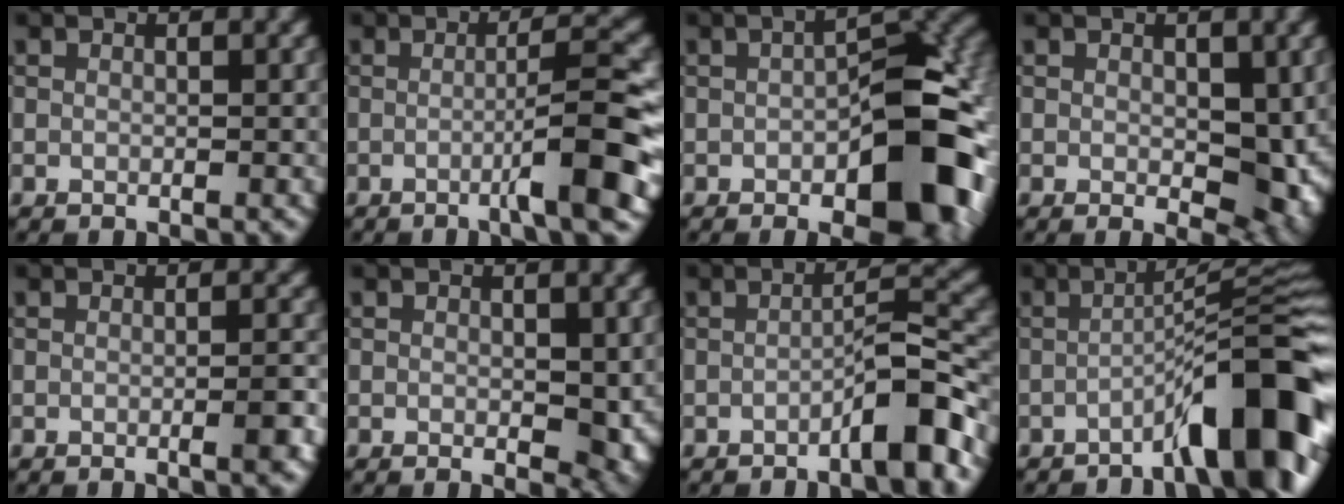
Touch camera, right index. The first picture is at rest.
{"total": 6.5, "force": [-1.9, 0.7, 6.2], "torque": [-0.084, 0.014, -0.041]}
{"total": 10.8, "force": [-3.1, 4.9, 9.2], "torque": [-0.113, 0.011, -0.050]}
{"total": 5.1, "force": [0.2, 2.8, 4.2], "torque": [-0.060, -0.011, 0.009]}
{"total": 2.2, "force": [-0.6, 0.4, 2.1], "torque": [-0.024, 0.005, -0.012]}
{"total": 3.5, "force": [0.0, 1.8, 3.0], "torque": [-0.035, -0.006, 0.005]}
{"total": 4.5, "force": [-2.7, 0.5, 3.6], "torque": [-0.052, 0.020, -0.050]}
{"total": 10.8, "force": [-5.7, 1.7, 9.0], "torque": [-0.118, 0.026, -0.092]}